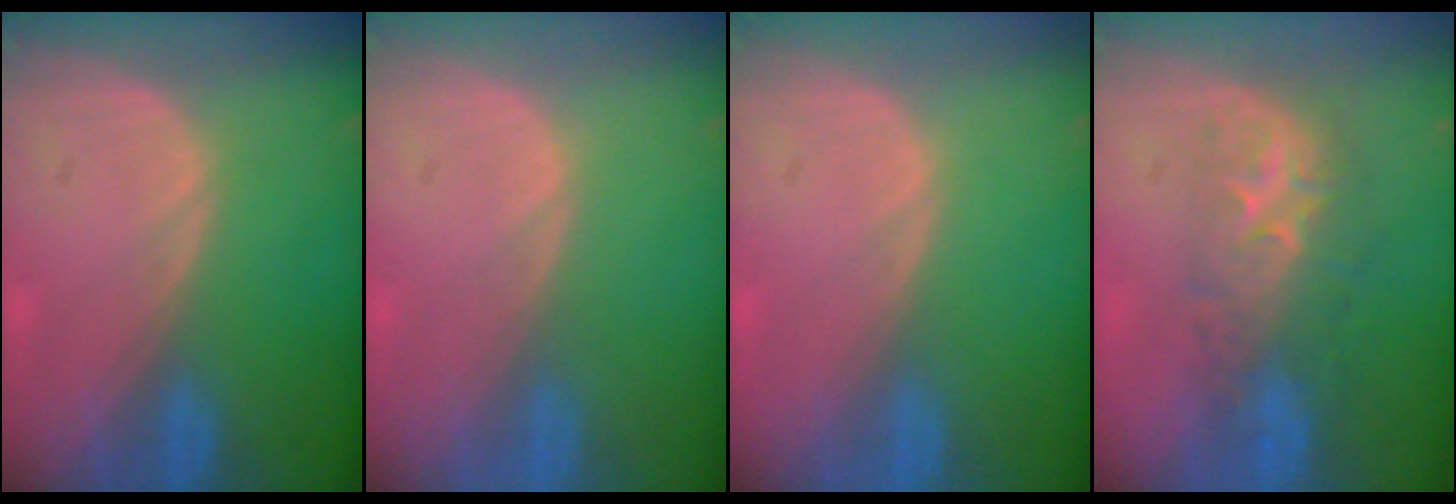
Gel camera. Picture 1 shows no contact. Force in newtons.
{"total": 0.0}
{"total": 0.0}
{"total": 8.1, "press": 7.7, "slide": 2.5}